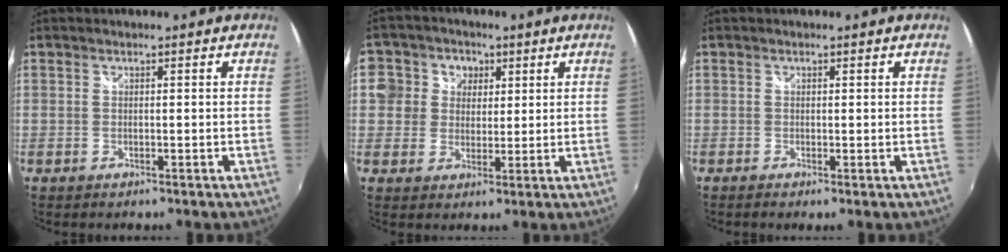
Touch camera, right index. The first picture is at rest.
{"total": 7.0, "force": [1.5, 6.6, 1.6], "torque": [-0.024, 0.018, 0.016]}
{"total": 0.0}